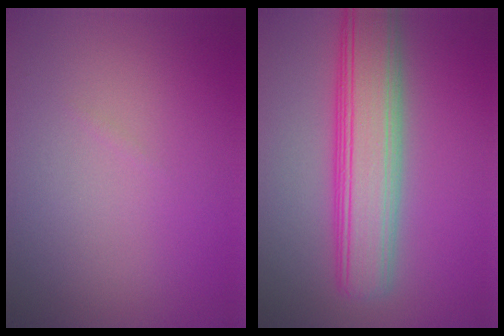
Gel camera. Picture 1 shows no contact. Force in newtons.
{"total": 7.6, "press": 7.6, "slide": 0.2}